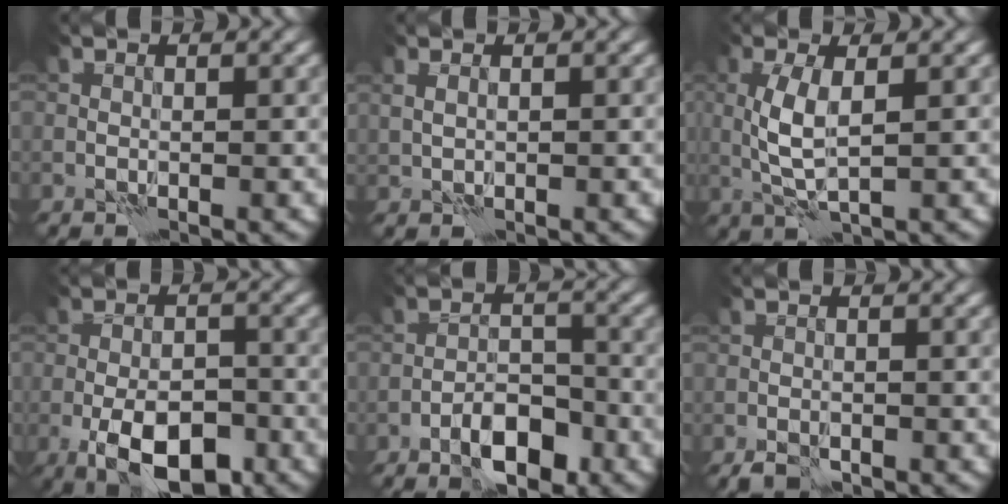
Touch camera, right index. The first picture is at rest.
{"total": 0.8, "force": [0.4, 0.5, 0.5], "torque": [-0.015, -0.003, 0.012]}
{"total": 3.6, "force": [0.4, 1.0, 3.4], "torque": [-0.084, 0.000, 0.009]}
{"total": 7.3, "force": [-3.6, 3.2, 5.5], "torque": [-0.087, 0.000, -0.064]}
{"total": 4.8, "force": [-3.1, 2.0, 3.0], "torque": [-0.044, 0.005, -0.055]}
{"total": 1.6, "force": [-1.2, 0.6, 0.8], "torque": [-0.017, -0.002, -0.024]}